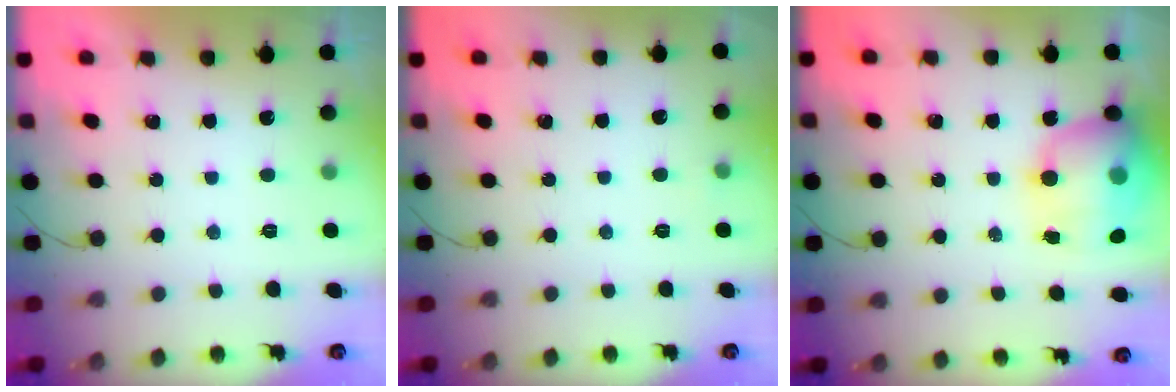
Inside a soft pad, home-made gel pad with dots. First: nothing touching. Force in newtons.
{"total": 3.3, "press": 3.1, "slide": 1.1}
{"total": 15.6, "press": 15.1, "slide": 3.8}